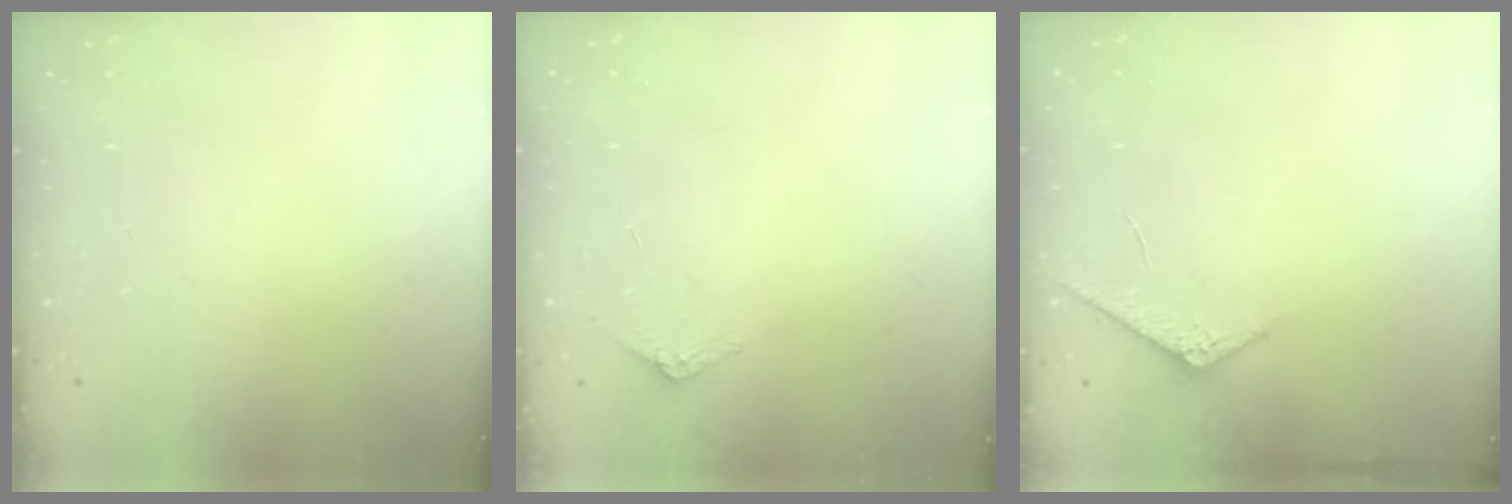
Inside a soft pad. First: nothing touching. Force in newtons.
{"total": 2.9, "press": 2.9, "slide": 0.2}
{"total": 3.9, "press": 3.9, "slide": 0.5}